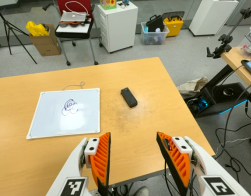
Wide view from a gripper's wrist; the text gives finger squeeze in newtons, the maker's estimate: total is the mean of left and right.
{"total": 0.0}